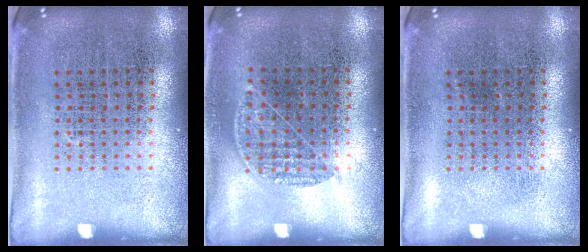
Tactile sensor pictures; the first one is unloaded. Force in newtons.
{"total": 0.8, "press": 0.7, "slide": 0.5}
{"total": 0.0}